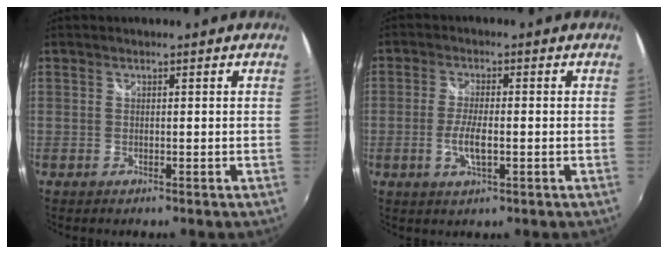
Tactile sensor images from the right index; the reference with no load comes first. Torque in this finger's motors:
{"motor_torque": [0.67, -0.14, 0.29, 0.08]}